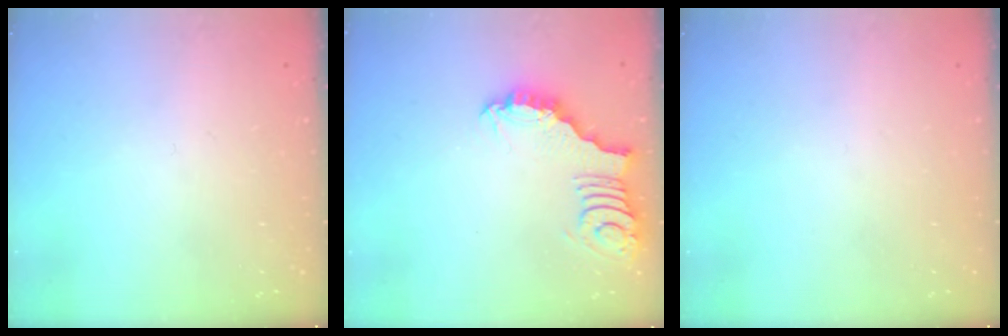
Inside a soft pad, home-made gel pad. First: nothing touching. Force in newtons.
{"total": 3.0, "press": 3.0, "slide": 0.0}
{"total": 0.0}